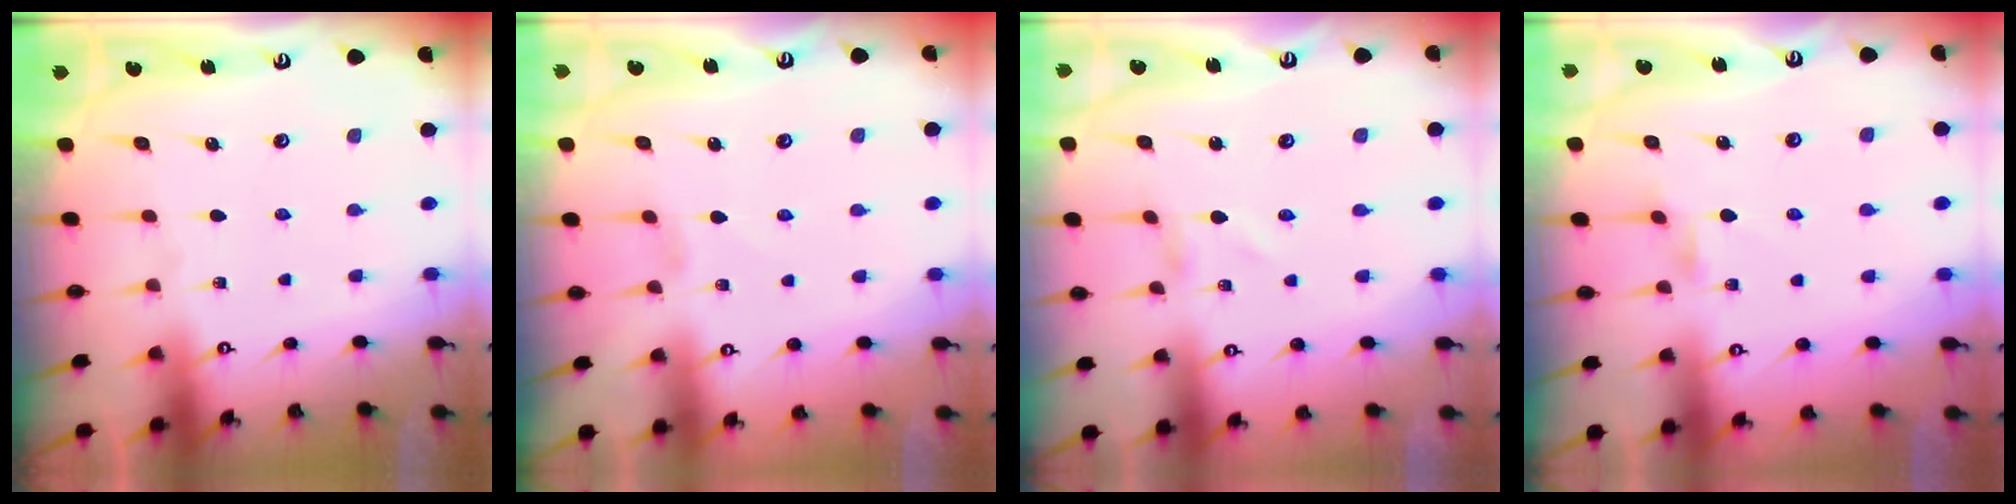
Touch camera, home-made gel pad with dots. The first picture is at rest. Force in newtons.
{"total": 0.7, "press": 0.6, "slide": 0.3}
{"total": 1.4, "press": 1.4, "slide": 0.1}
{"total": 2.0, "press": 2.0, "slide": 0.4}